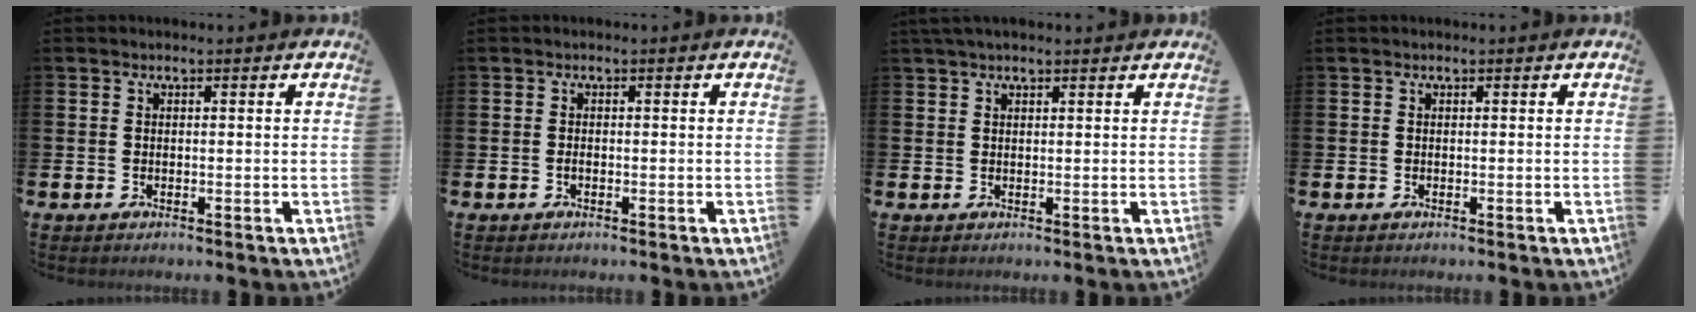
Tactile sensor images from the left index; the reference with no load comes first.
{"total": 0.5, "force": [-0.2, 0.2, 0.4], "torque": [-0.010, 0.000, -0.004]}
{"total": 1.7, "force": [1.4, 0.3, 0.8], "torque": [-0.015, 0.002, 0.025]}
{"total": 0.0}